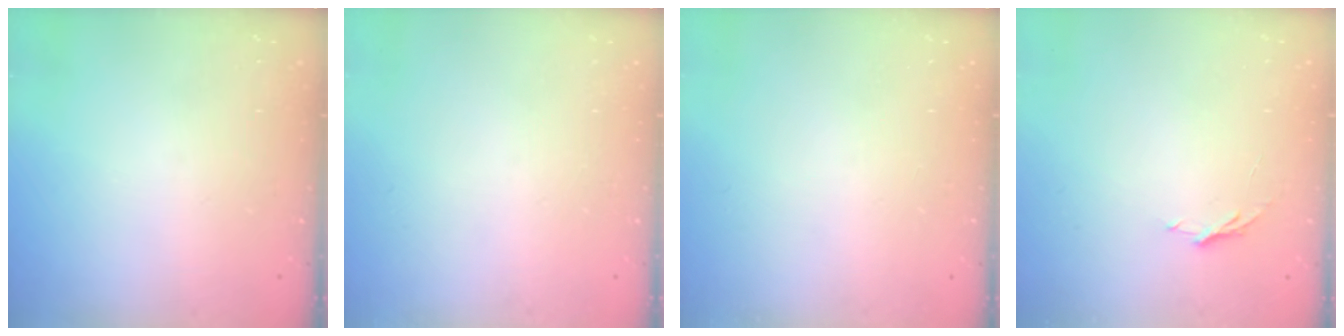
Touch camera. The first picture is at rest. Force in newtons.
{"total": 0.0}
{"total": 0.0}
{"total": 3.2, "press": 3.2, "slide": 0.3}